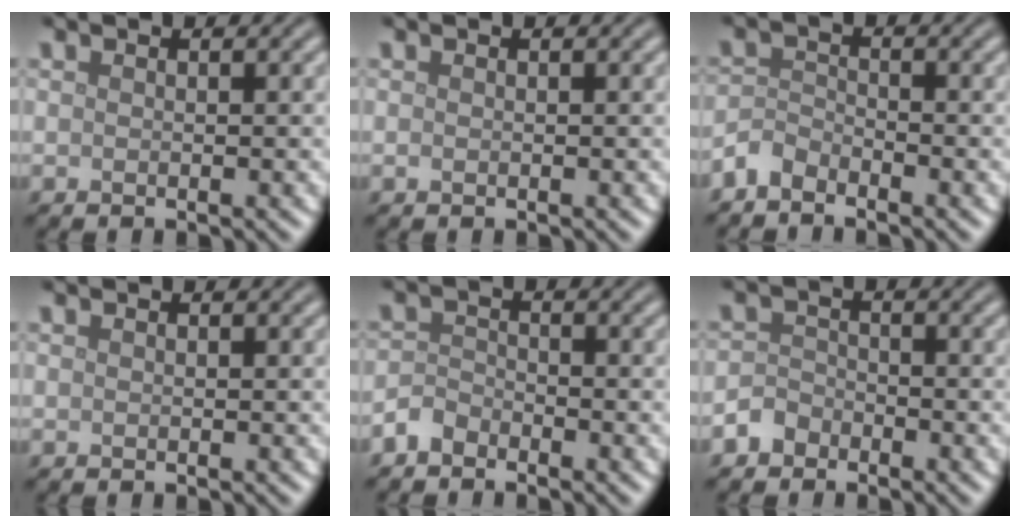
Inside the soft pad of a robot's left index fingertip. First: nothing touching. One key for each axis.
{"total": 0.0}
{"total": 2.1, "fx": -1.9, "fy": 0.8, "fz": 0.5, "tx": -0.010, "ty": 0.005, "tz": -0.046}
{"total": 0.0}
{"total": 1.8, "fx": -1.5, "fy": 0.9, "fz": 0.4, "tx": -0.004, "ty": 0.008, "tz": -0.036}
{"total": 1.9, "fx": -1.4, "fy": 1.2, "fz": 0.3, "tx": 0.001, "ty": 0.009, "tz": -0.030}